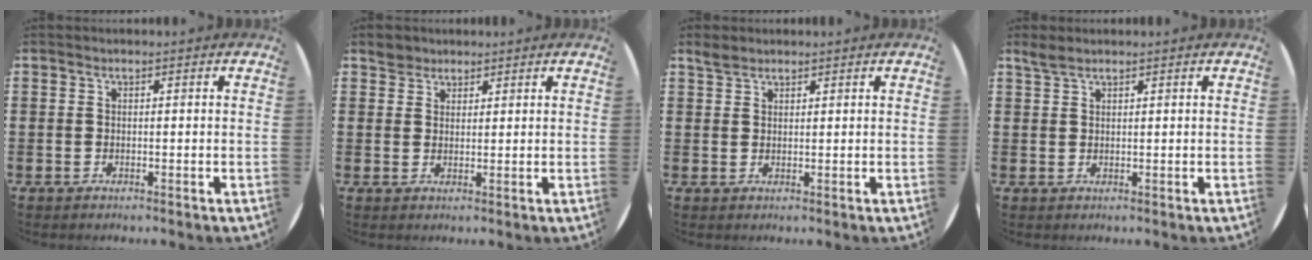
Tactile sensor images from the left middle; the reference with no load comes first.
{"total": 2.3, "force": [2.0, 1.1, -0.1], "torque": [0.005, 0.001, 0.039]}
{"total": 1.8, "force": [1.6, 0.7, 0.3], "torque": [-0.002, 0.001, 0.029]}
{"total": 1.8, "force": [1.5, 0.4, 0.8], "torque": [-0.018, 0.003, 0.029]}